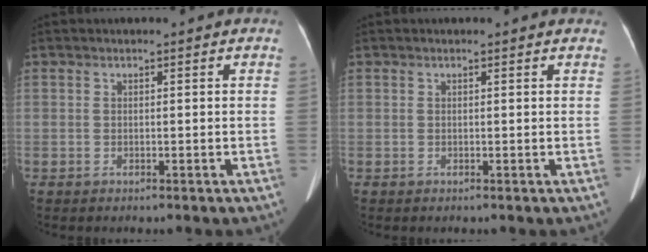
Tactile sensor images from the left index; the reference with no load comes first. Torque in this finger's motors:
{"motor_torque": [-0.10, -0.08, 0.06, -0.01]}